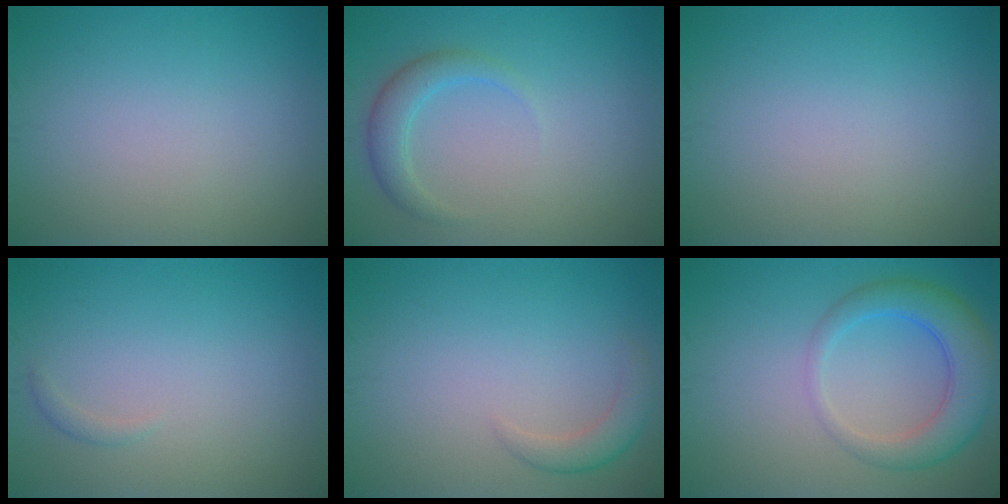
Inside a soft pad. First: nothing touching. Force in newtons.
{"total": 2.4, "press": 2.4, "slide": 0.1}
{"total": 0.0}
{"total": 0.6, "press": 0.6, "slide": 0.0}
{"total": 2.0, "press": 2.0, "slide": 0.2}
{"total": 5.1, "press": 5.1, "slide": 0.3}